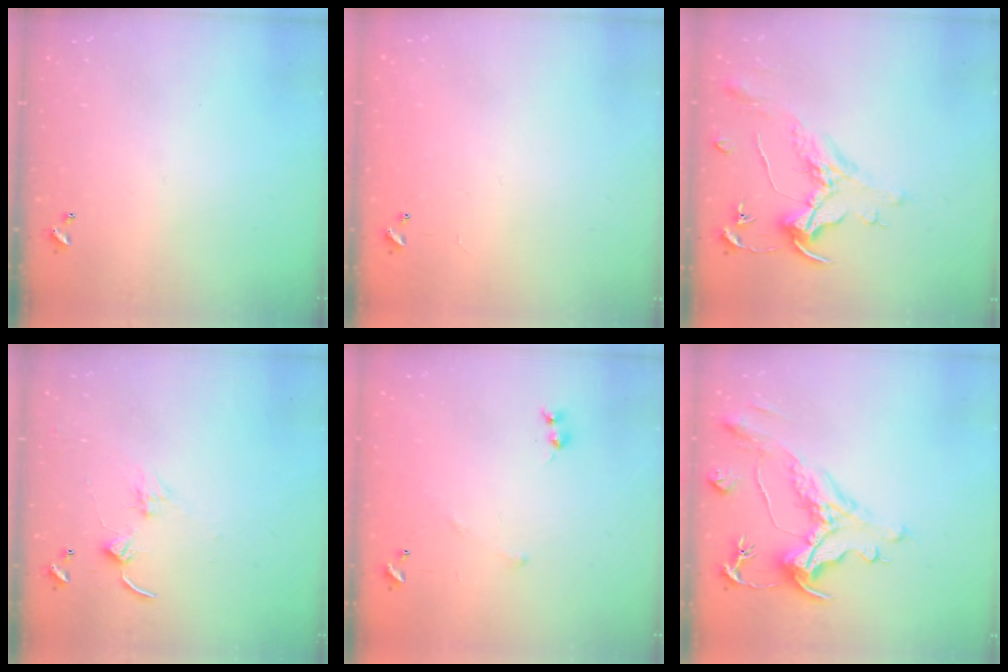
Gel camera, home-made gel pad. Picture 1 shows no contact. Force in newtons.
{"total": 10.0, "press": 10.0, "slide": 0.3}
{"total": 1.6, "press": 1.4, "slide": 0.7}
{"total": 2.4, "press": 2.3, "slide": 0.4}
{"total": 5.0, "press": 4.9, "slide": 0.9}
{"total": 1.9, "press": 0.8, "slide": 1.7}